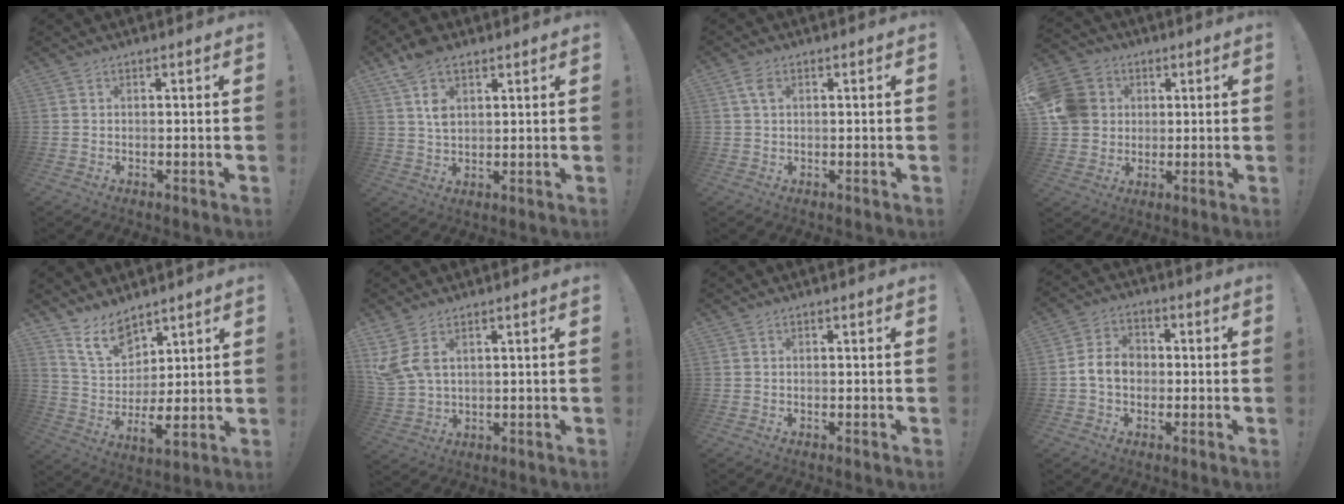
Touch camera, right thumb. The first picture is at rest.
{"total": 8.4, "force": [4.6, 4.6, 5.2], "torque": [-0.084, -0.013, 0.087]}
{"total": 3.6, "force": [1.3, 2.2, 2.6], "torque": [-0.045, 0.002, 0.023]}
{"total": 12.1, "force": [1.9, 11.1, 4.6], "torque": [-0.069, 0.008, 0.046]}
{"total": 11.3, "force": [7.4, 5.9, 6.2], "torque": [-0.111, -0.050, 0.145]}
{"total": 7.6, "force": [4.1, 3.9, 5.0], "torque": [-0.116, -0.020, 0.080]}
{"total": 0.0}
{"total": 8.9, "force": [-0.7, 7.1, 5.3], "torque": [-0.102, 0.014, -0.011]}